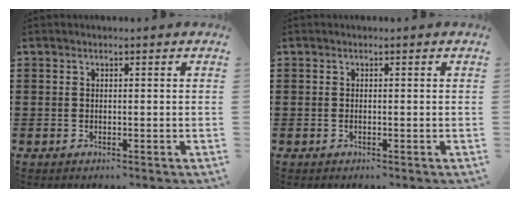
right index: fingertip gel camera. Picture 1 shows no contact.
{"total": 0.0}